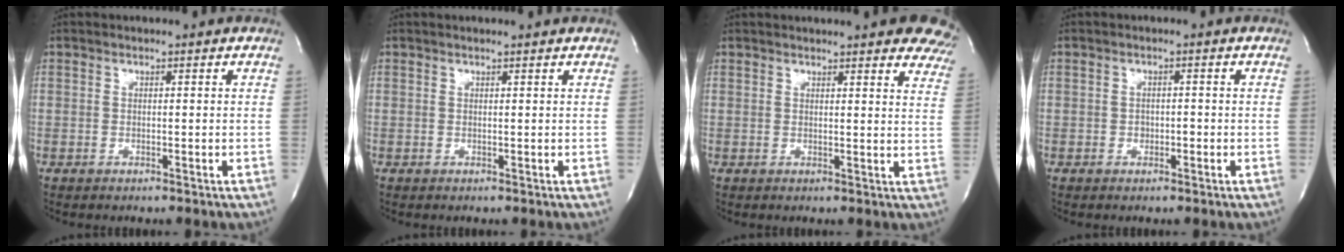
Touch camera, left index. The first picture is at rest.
{"total": 2.0, "force": [1.9, -0.2, 0.7], "torque": [-0.014, 0.008, 0.022]}
{"total": 19.3, "force": [17.2, 3.8, 7.9], "torque": [-0.101, -0.035, 0.180]}
{"total": 1.2, "force": [-0.4, 0.9, 0.6], "torque": [-0.007, 0.004, -0.005]}